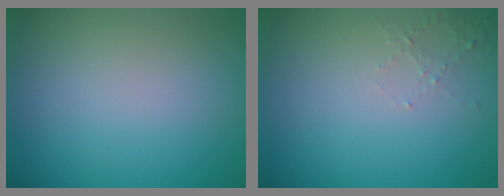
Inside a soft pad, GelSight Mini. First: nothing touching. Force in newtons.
{"total": 1.1, "press": 1.0, "slide": 0.4}